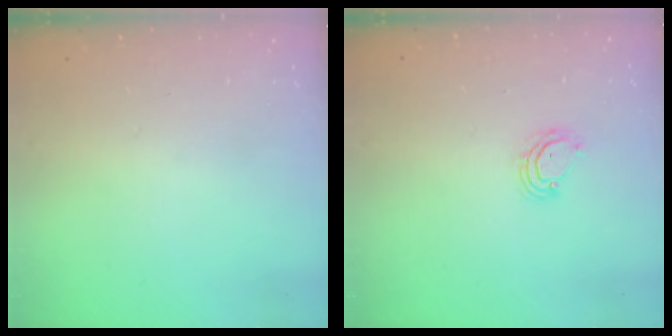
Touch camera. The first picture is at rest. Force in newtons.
{"total": 5.5, "press": 5.5, "slide": 0.3}